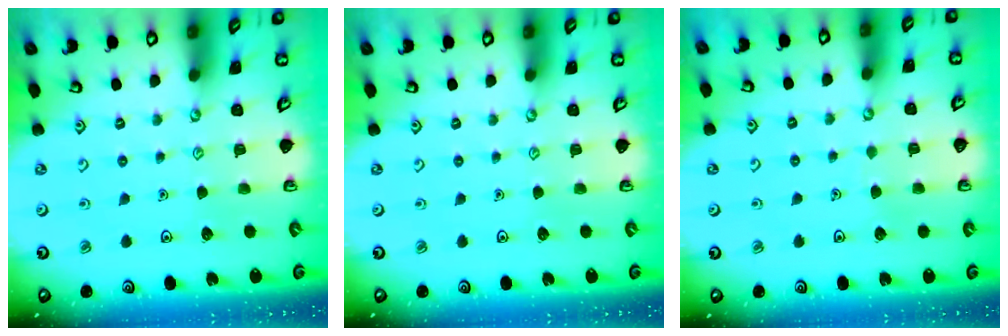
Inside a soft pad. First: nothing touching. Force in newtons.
{"total": 0.0}
{"total": 1.4, "press": 1.4, "slide": 0.1}